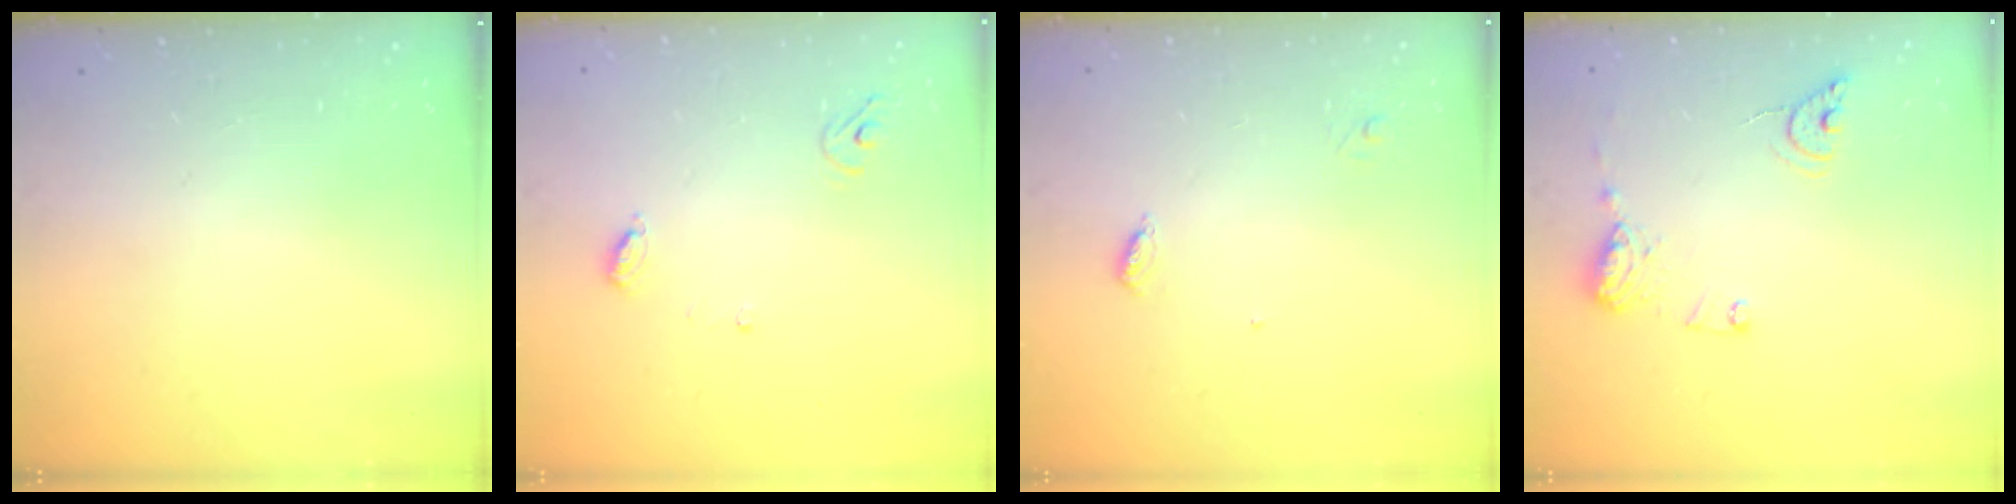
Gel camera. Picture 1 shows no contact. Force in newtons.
{"total": 5.0, "press": 5.0, "slide": 0.4}
{"total": 3.6, "press": 3.6, "slide": 0.3}
{"total": 10.4, "press": 10.3, "slide": 0.9}